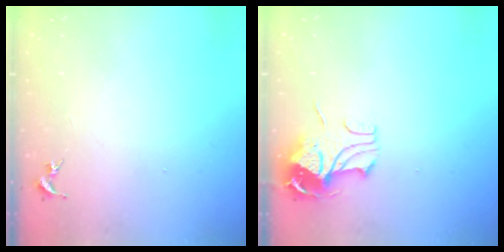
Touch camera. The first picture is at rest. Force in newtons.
{"total": 10.0, "press": 9.9, "slide": 0.6}